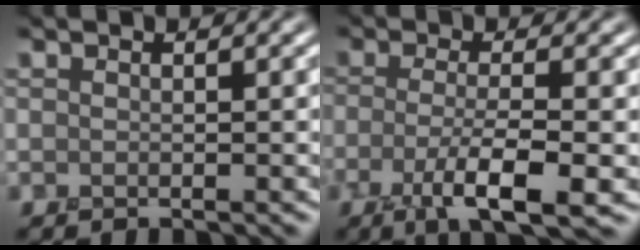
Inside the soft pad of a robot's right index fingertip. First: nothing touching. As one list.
[{"total": 4.7, "force": [-1.6, 1.0, 4.3], "torque": [-0.076, 0.002, -0.033]}]